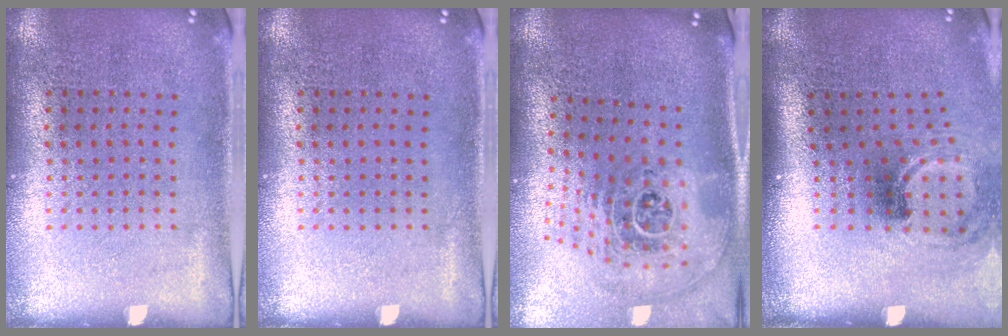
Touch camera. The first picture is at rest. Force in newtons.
{"total": 0.0}
{"total": 2.8, "press": 1.8, "slide": 2.1}
{"total": 1.8, "press": 1.1, "slide": 1.4}